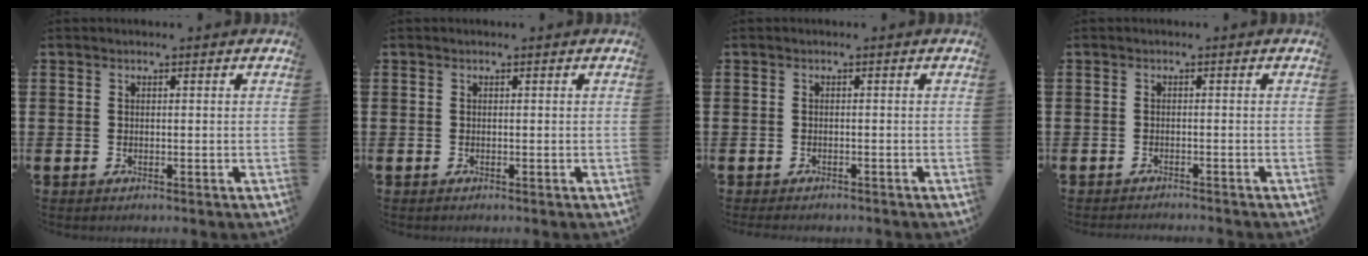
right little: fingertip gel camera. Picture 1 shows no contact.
{"total": 0.0}
{"total": 0.6, "force": [-0.6, 0.1, 0.1], "torque": [-0.004, -0.002, -0.012]}
{"total": 0.9, "force": [-0.9, -0.1, 0.0], "torque": [0.000, 0.000, -0.019]}